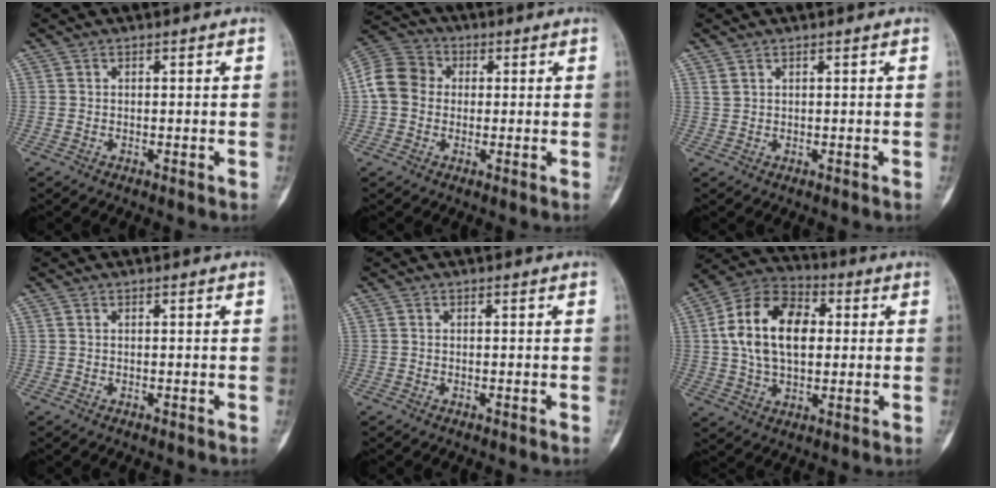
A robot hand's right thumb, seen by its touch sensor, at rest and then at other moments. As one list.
[{"total": 8.8, "force": [0.3, 7.6, 4.4], "torque": [-0.075, 0.026, -0.009]}, {"total": 0.9, "force": [0.7, 0.5, 0.3], "torque": [-0.005, -0.001, 0.017]}, {"total": 0.0}, {"total": 0.0}, {"total": 16.5, "force": [2.2, 10.4, 12.6], "torque": [-0.206, 0.019, 0.033]}]